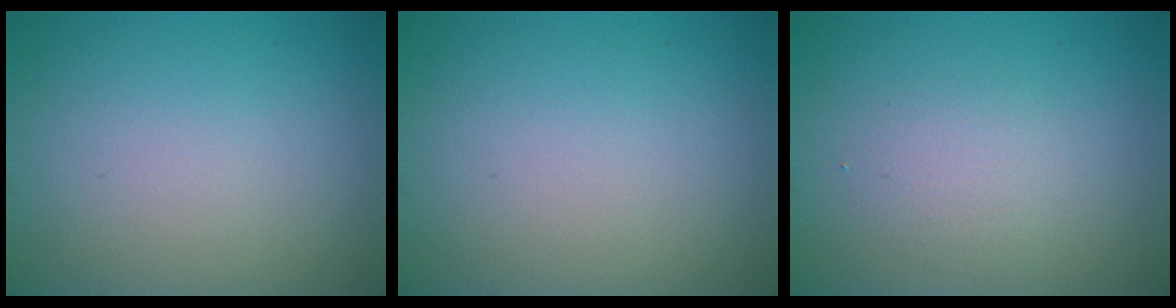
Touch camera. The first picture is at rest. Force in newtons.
{"total": 0.0}
{"total": 1.7, "press": 1.7, "slide": 0.1}